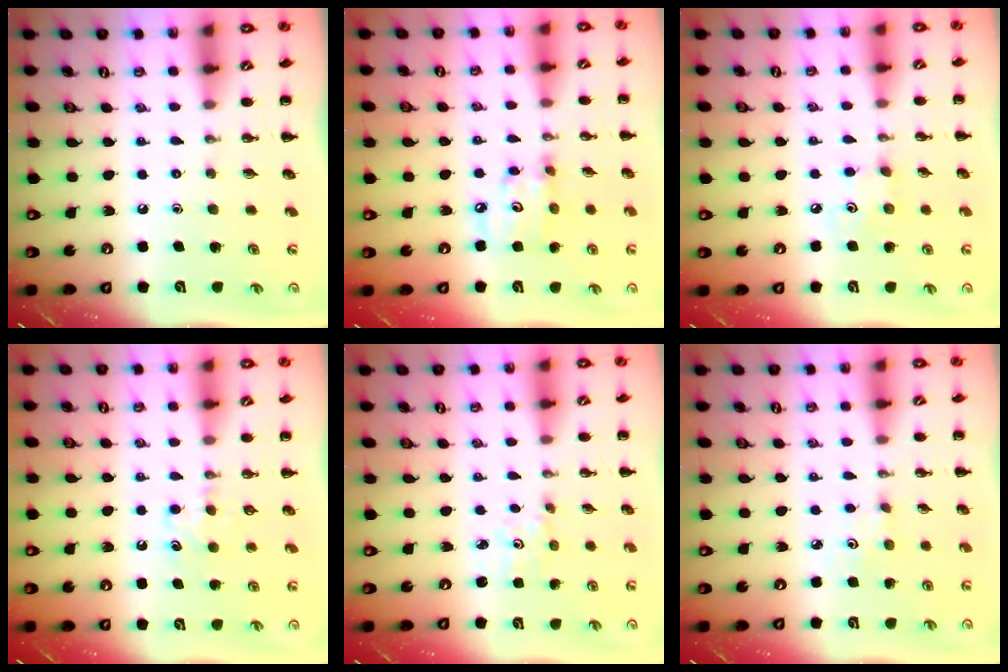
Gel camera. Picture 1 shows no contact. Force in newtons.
{"total": 6.9, "press": 6.8, "slide": 1.3}
{"total": 3.4, "press": 3.3, "slide": 0.9}
{"total": 5.0, "press": 4.8, "slide": 1.5}
{"total": 0.9, "press": 0.8, "slide": 0.4}
{"total": 1.8, "press": 1.7, "slide": 0.6}